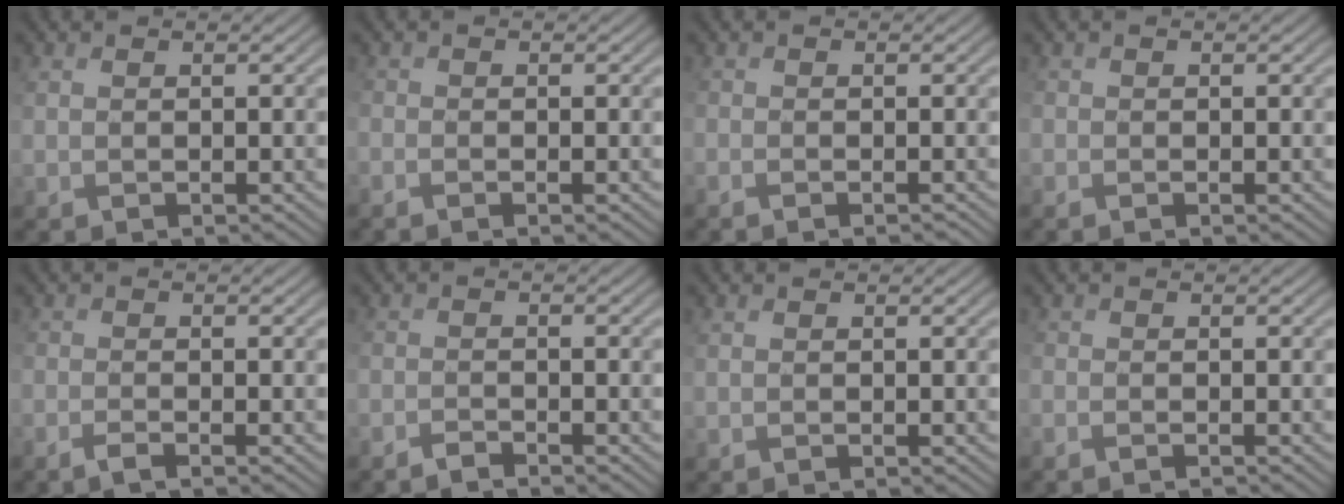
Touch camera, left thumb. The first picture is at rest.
{"total": 1.5, "force": [-1.1, 0.6, 0.7], "torque": [-0.020, -0.006, -0.027]}
{"total": 1.7, "force": [-1.4, 0.5, 0.8], "torque": [-0.017, -0.007, -0.026]}
{"total": 1.2, "force": [-0.8, 0.7, 0.4], "torque": [-0.010, -0.007, -0.019]}
{"total": 1.6, "force": [-1.2, 0.1, 1.0], "torque": [-0.023, -0.001, -0.029]}
{"total": 1.7, "force": [-1.5, 0.2, 0.6], "torque": [-0.013, -0.001, -0.035]}
{"total": 0.0}
{"total": 1.8, "force": [-1.5, 0.5, 0.8], "torque": [-0.018, -0.008, -0.032]}